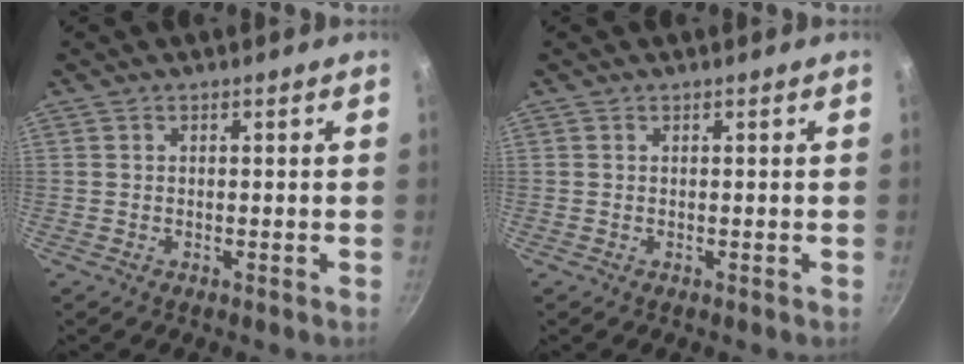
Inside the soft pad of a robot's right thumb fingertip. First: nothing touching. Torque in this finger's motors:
{"motor_torque": [0.40, 0.21, 0.37, -0.17, 0.03]}